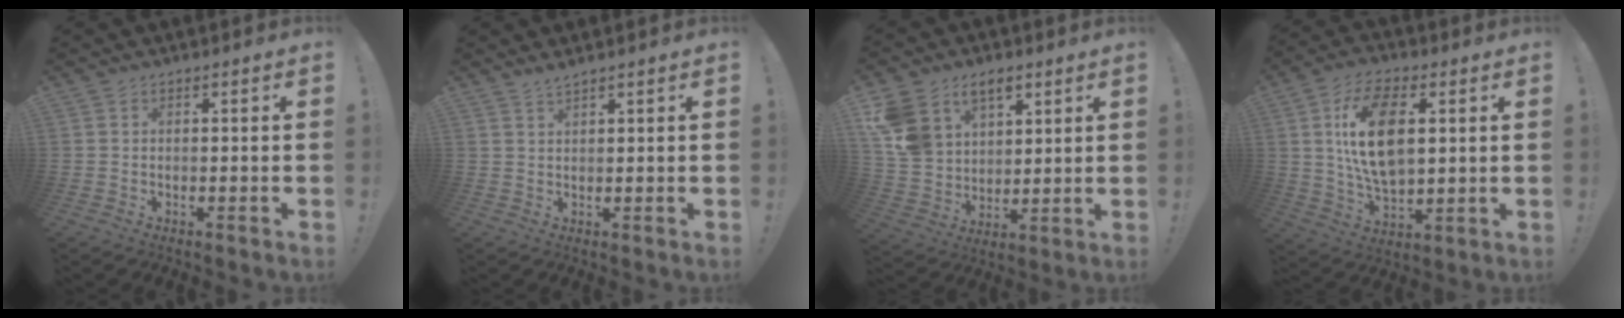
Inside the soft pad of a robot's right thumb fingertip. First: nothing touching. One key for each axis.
{"total": 1.8, "fx": 1.6, "fy": -0.3, "fz": 0.7, "tx": -0.023, "ty": -0.006, "tz": 0.030}
{"total": 13.0, "fx": 7.4, "fy": 9.4, "fz": 5.2, "tx": -0.105, "ty": -0.040, "tz": 0.149}
{"total": 16.4, "fx": 3.7, "fy": 9.0, "fz": 13.2, "tx": -0.238, "ty": -0.002, "tz": 0.061}